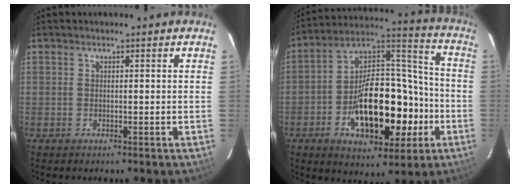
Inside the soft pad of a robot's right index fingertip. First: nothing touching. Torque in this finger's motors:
{"motor_torque": [1.29, -0.85, 1.06, 0.21]}